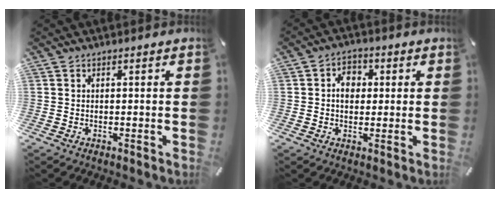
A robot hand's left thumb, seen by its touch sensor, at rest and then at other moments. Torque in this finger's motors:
{"motor_torque": [0.56, 0.76, 0.76, 0.01, 0.16]}